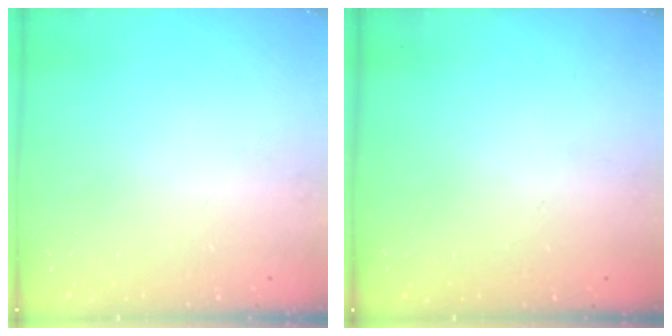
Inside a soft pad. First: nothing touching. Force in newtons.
{"total": 0.0}